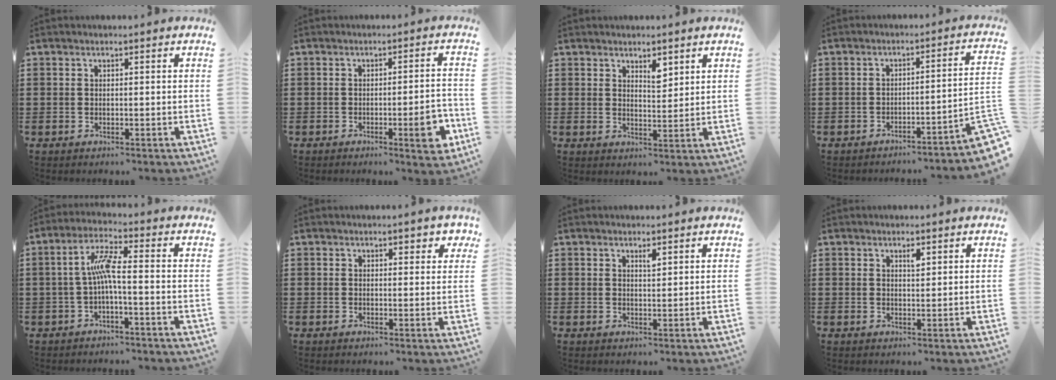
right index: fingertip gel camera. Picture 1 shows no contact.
{"total": 5.9, "force": [-2.4, 1.3, 5.2], "torque": [-0.069, -0.007, -0.036]}
{"total": 3.2, "force": [2.5, 1.4, 1.5], "torque": [-0.018, -0.001, 0.041]}
{"total": 3.4, "force": [-2.6, -0.4, 2.2], "torque": [-0.041, -0.018, -0.055]}
{"total": 6.0, "force": [-0.8, 1.0, 5.9], "torque": [-0.124, 0.001, -0.024]}
{"total": 1.6, "force": [1.1, 0.9, 0.8], "torque": [-0.003, 0.002, 0.016]}
{"total": 1.4, "force": [1.0, 0.4, 0.9], "torque": [-0.011, -0.002, 0.016]}
{"total": 1.5, "force": [1.0, 0.5, 1.1], "torque": [-0.015, 0.000, 0.015]}